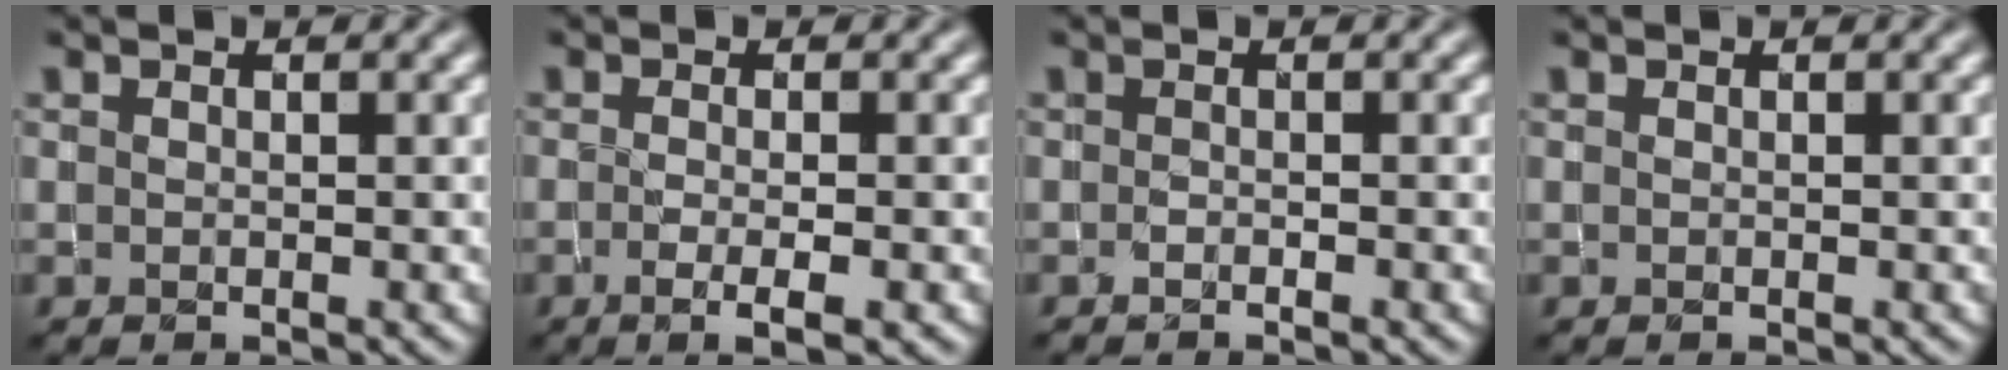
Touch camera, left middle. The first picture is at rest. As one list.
[{"total": 2.5, "force": [-0.8, 0.7, 2.3], "torque": [-0.039, -0.005, -0.013]}, {"total": 0.5, "force": [-0.5, 0.1, 0.1], "torque": [-0.005, -0.001, -0.009]}, {"total": 0.0}]